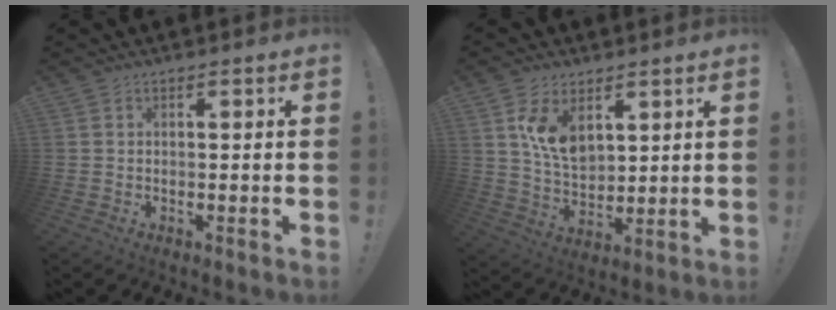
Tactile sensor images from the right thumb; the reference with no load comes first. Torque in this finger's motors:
{"motor_torque": [0.18, 0.24, 0.50, 0.62, 0.07]}